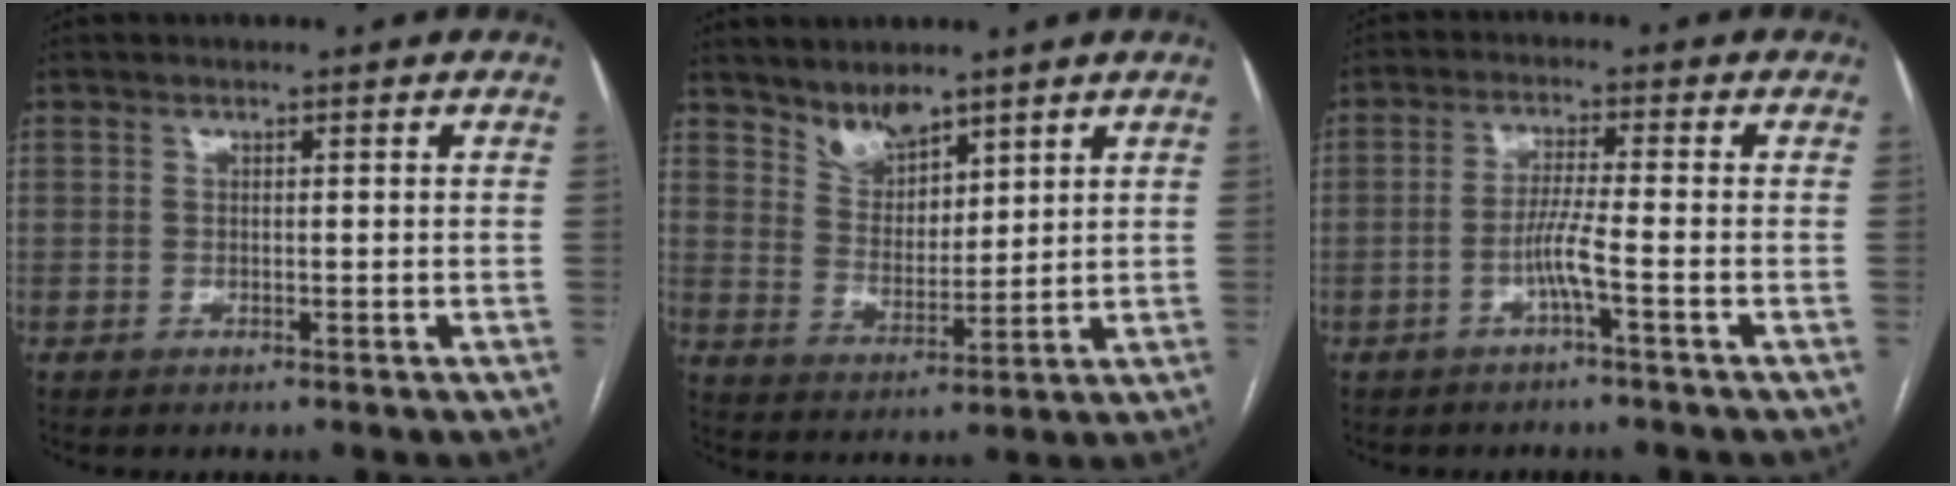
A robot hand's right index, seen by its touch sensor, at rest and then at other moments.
{"total": 6.1, "force": [5.0, 2.4, 2.5], "torque": [-0.050, 0.000, 0.102]}
{"total": 3.9, "force": [-1.7, -0.7, 3.4], "torque": [-0.071, 0.004, -0.035]}